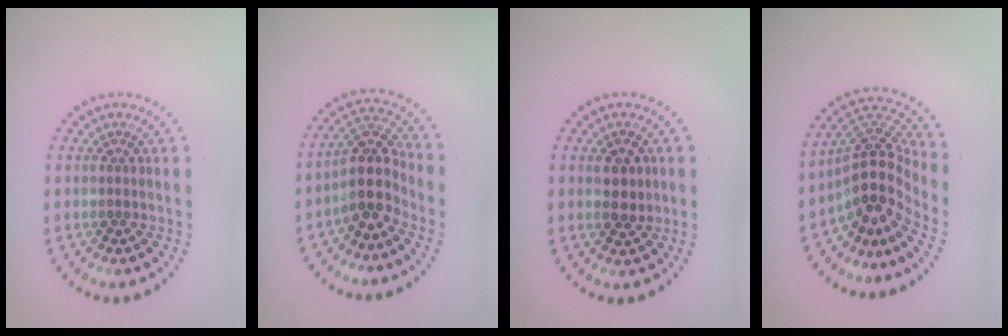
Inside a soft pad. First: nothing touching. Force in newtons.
{"total": 4.0, "press": 3.2, "slide": 2.3}
{"total": 2.4, "press": 2.3, "slide": 0.6}
{"total": 5.1, "press": 3.7, "slide": 3.5}